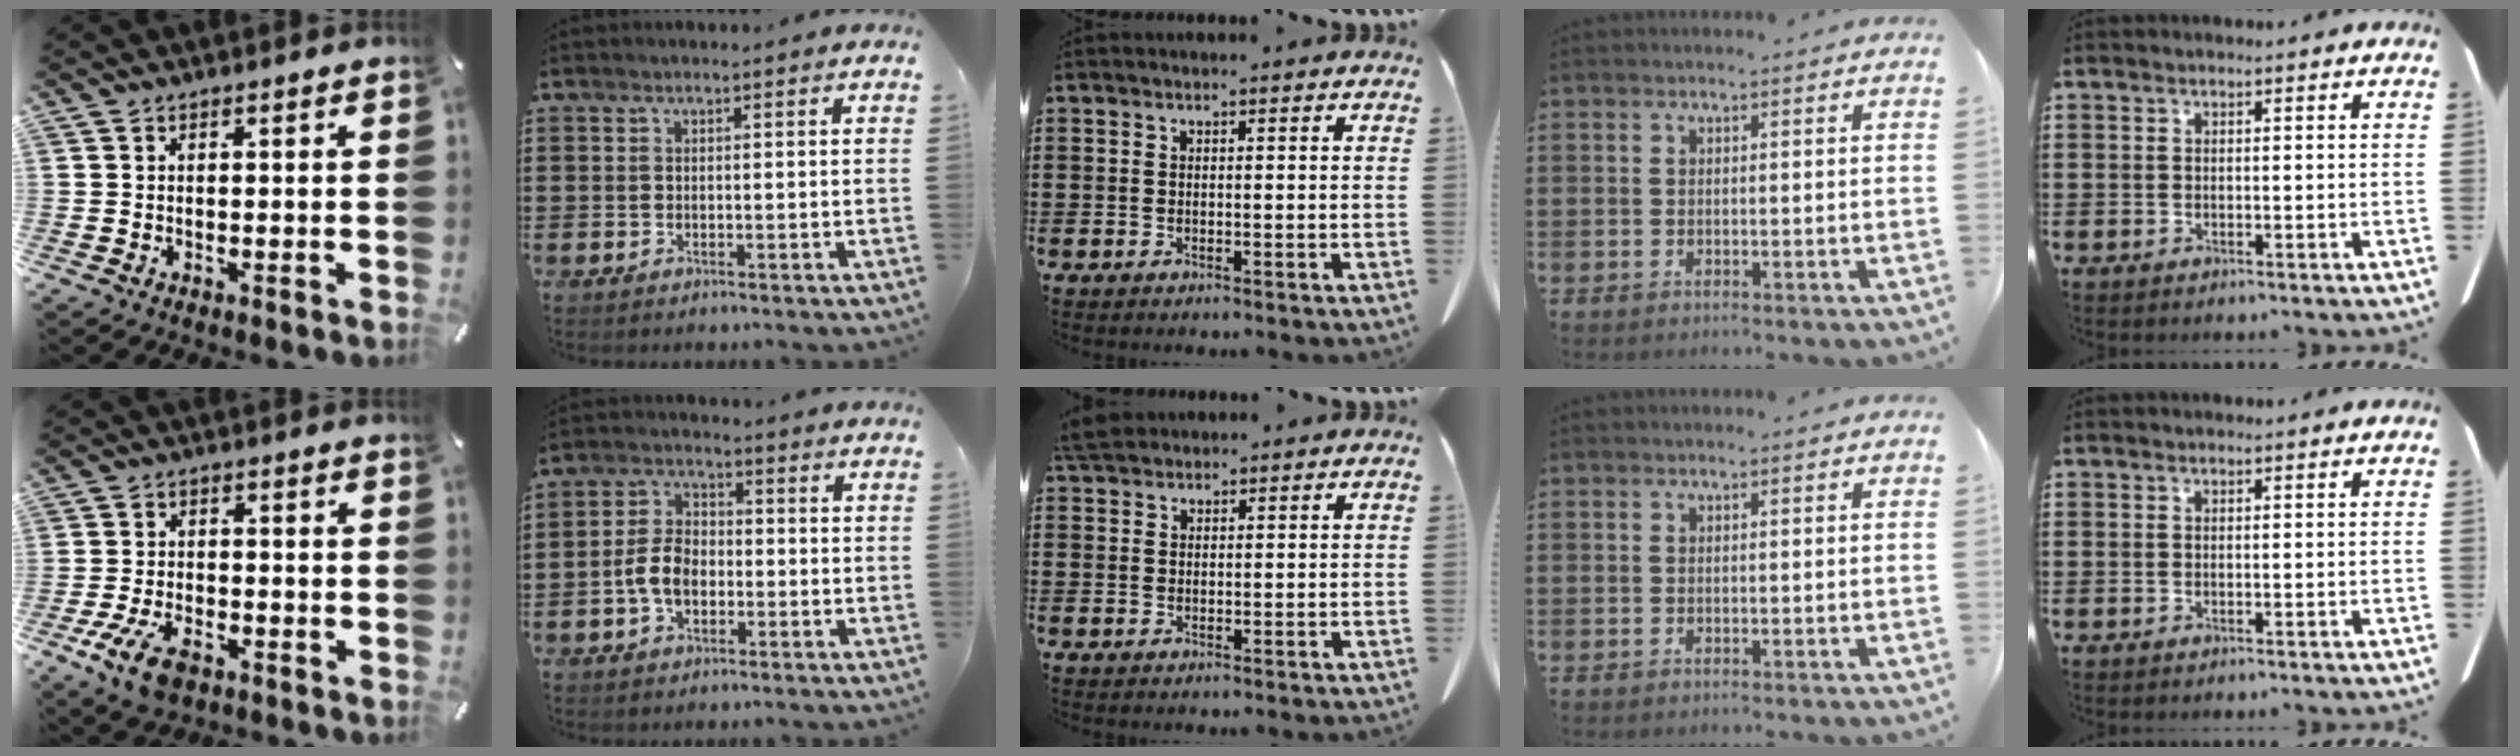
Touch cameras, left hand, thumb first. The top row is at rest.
{"thumb": {"total": 8.8, "force": [-4.7, 4.9, 5.6], "torque": [-0.129, 0.010, -0.088]}, "index": {"total": 5.9, "force": [-1.6, 3.7, 4.3], "torque": [-0.105, 0.003, -0.037]}, "middle": {"total": 3.3, "force": [2.8, 1.1, 1.2], "torque": [-0.033, 0.001, 0.056]}}